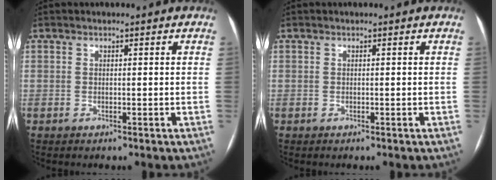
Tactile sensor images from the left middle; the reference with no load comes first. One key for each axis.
{"total": 0.0}